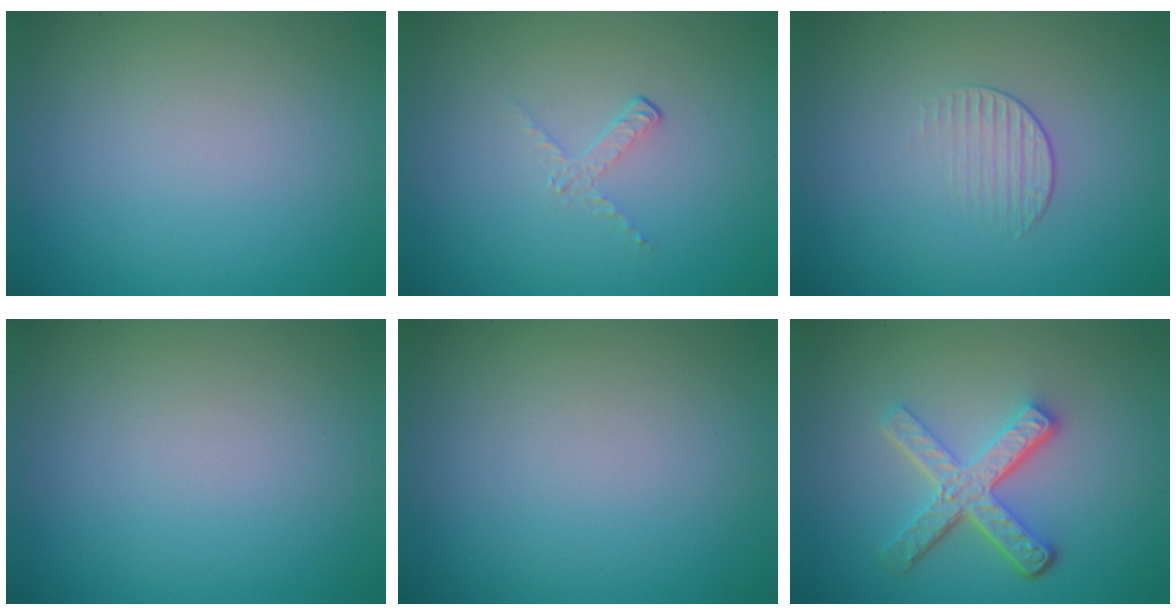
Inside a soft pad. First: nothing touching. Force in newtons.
{"total": 1.1, "press": 0.4, "slide": 1.1}
{"total": 1.2, "press": 0.4, "slide": 1.2}
{"total": 0.0}
{"total": 0.0}
{"total": 4.8, "press": 3.6, "slide": 3.3}